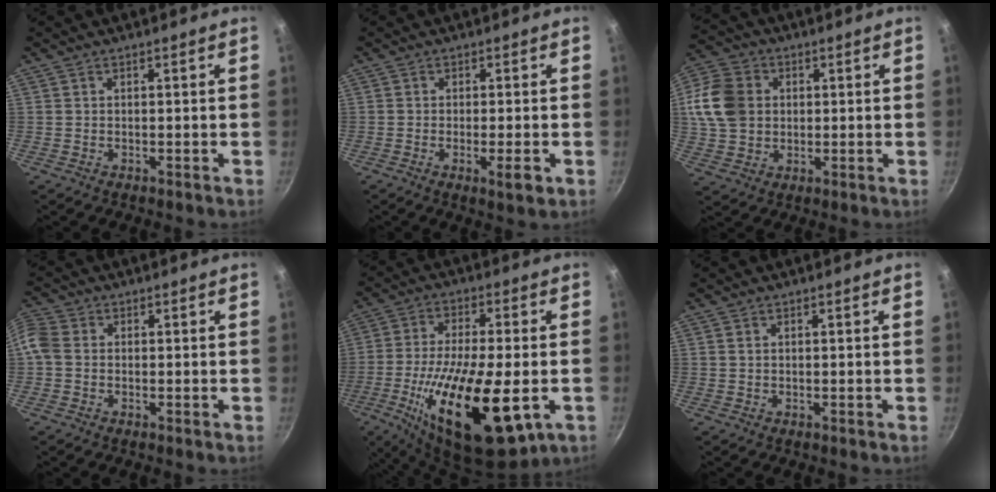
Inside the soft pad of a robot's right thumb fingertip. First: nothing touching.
{"total": 3.9, "force": [-1.3, 0.7, 3.6], "torque": [-0.067, -0.002, -0.023]}
{"total": 16.0, "force": [2.5, 13.2, 8.8], "torque": [-0.182, 0.016, 0.040]}
{"total": 4.6, "force": [-0.3, 3.8, 2.6], "torque": [-0.058, 0.011, -0.024]}
{"total": 22.7, "force": [-6.7, 8.2, 20.1], "torque": [-0.358, -0.002, -0.113]}
{"total": 0.6, "force": [0.2, 0.5, 0.4], "torque": [-0.008, 0.001, 0.003]}